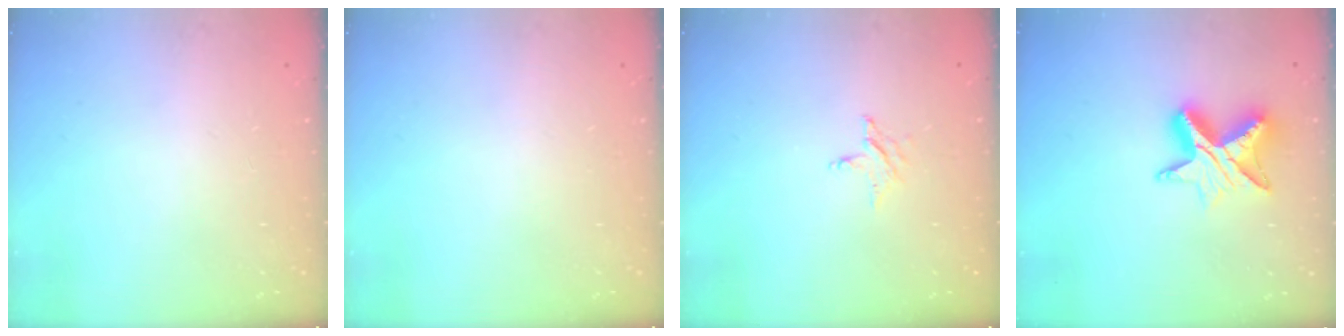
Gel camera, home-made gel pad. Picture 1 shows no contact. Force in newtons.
{"total": 0.0}
{"total": 2.8, "press": 2.8, "slide": 0.3}
{"total": 9.5, "press": 9.5, "slide": 0.7}